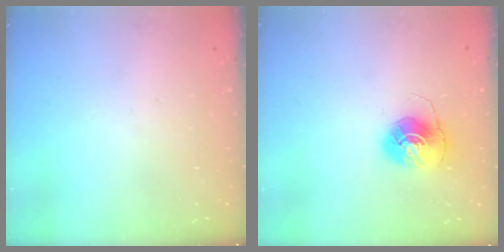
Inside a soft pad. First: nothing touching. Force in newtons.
{"total": 7.7, "press": 7.7, "slide": 0.2}